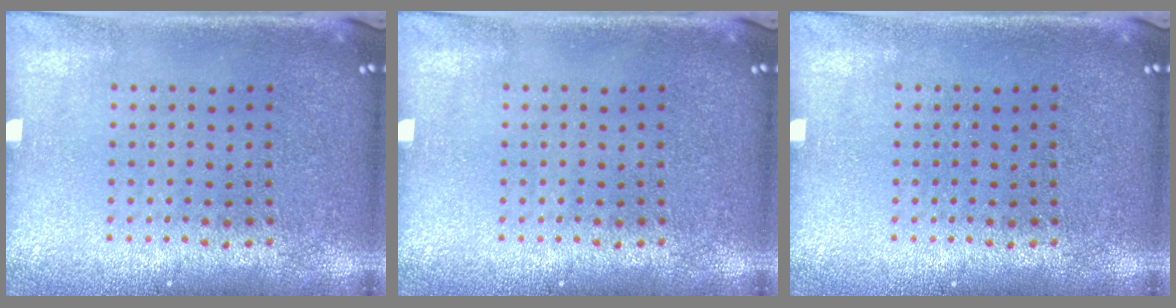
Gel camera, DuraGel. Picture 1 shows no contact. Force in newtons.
{"total": 0.0}
{"total": 0.0}